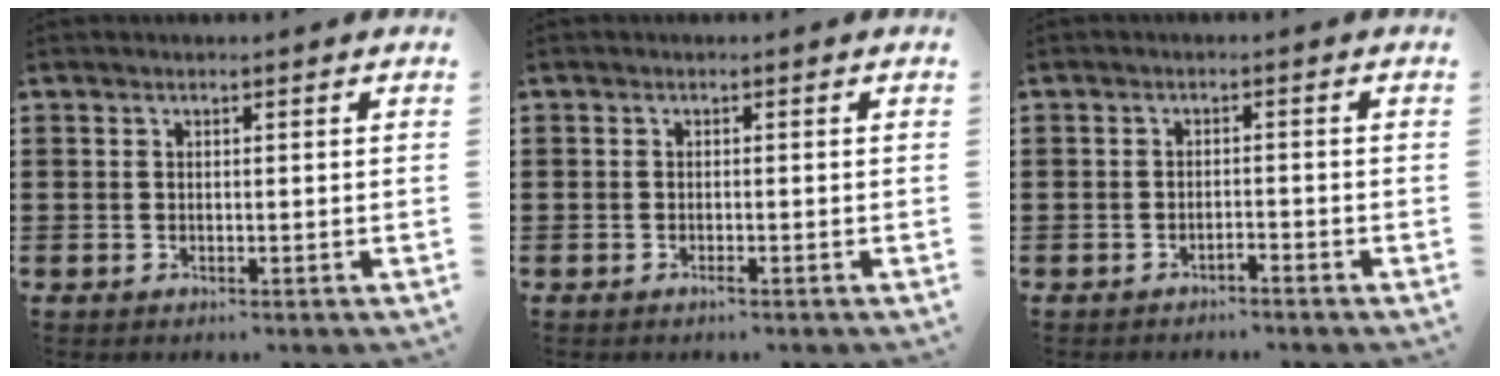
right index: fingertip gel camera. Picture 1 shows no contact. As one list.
[{"total": 0.7, "force": [-0.4, 0.1, 0.5], "torque": [-0.011, -0.003, -0.008]}, {"total": 1.3, "force": [-1.3, 0.0, 0.2], "torque": [-0.006, 0.003, -0.027]}]